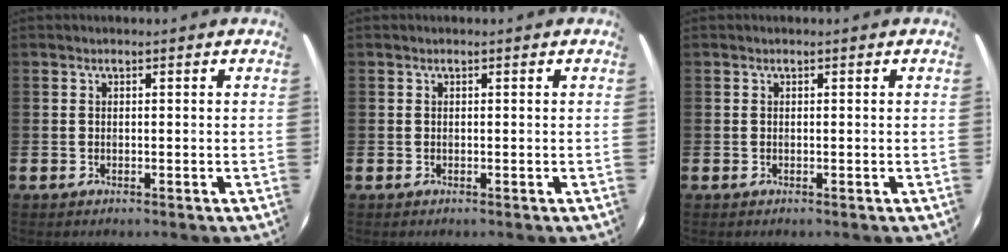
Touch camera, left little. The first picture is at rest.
{"total": 0.0}
{"total": 0.0}